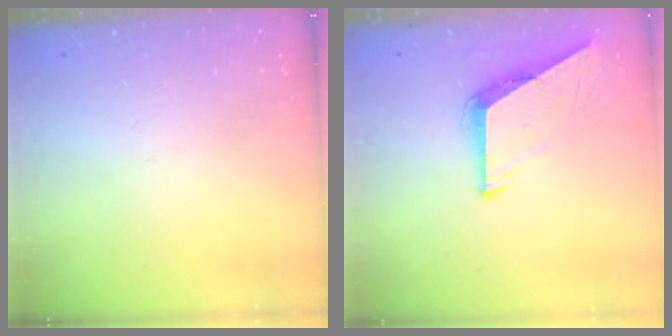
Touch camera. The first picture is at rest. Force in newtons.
{"total": 8.6, "press": 8.5, "slide": 0.8}